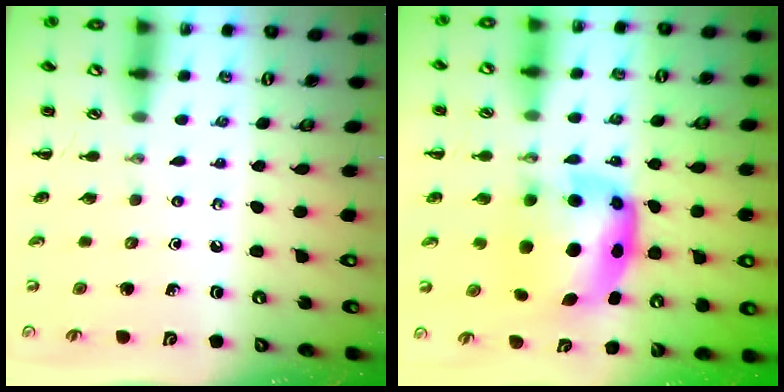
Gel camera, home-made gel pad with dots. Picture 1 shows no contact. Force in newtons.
{"total": 6.9, "press": 6.7, "slide": 1.6}